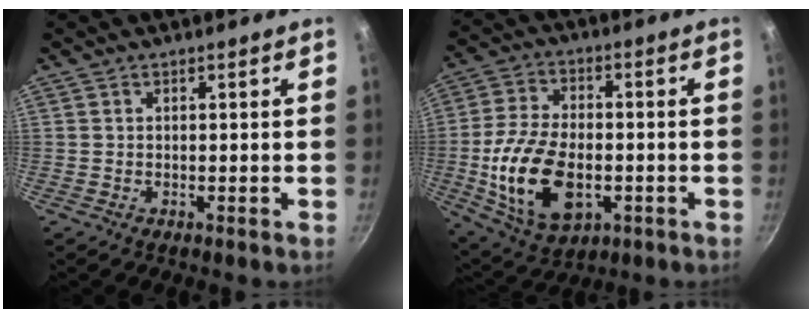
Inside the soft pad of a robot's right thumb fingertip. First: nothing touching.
{"total": 17.7, "force": [-3.6, 10.5, 13.8], "torque": [-0.252, 0.004, -0.051]}